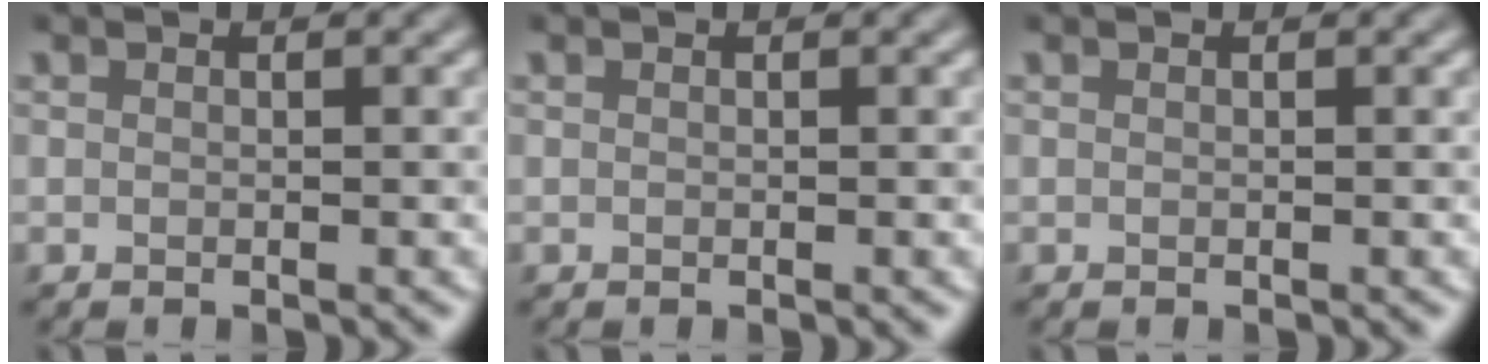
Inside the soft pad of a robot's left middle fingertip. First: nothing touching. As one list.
[{"total": 0.0}, {"total": 0.0}]